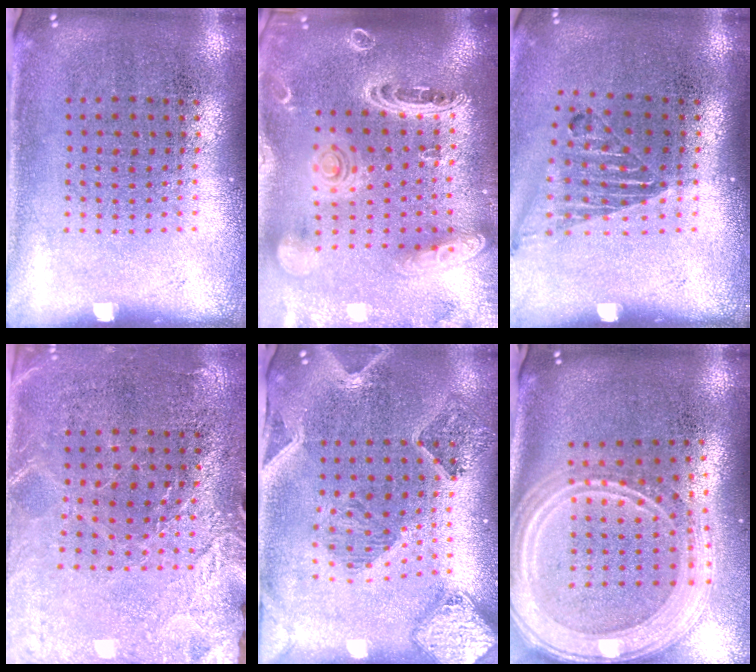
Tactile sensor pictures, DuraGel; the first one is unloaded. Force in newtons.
{"total": 3.2, "press": 2.5, "slide": 1.9}
{"total": 1.2, "press": 1.1, "slide": 0.4}
{"total": 2.8, "press": 2.6, "slide": 0.9}
{"total": 1.7, "press": 1.6, "slide": 0.4}
{"total": 3.1, "press": 2.5, "slide": 1.8}